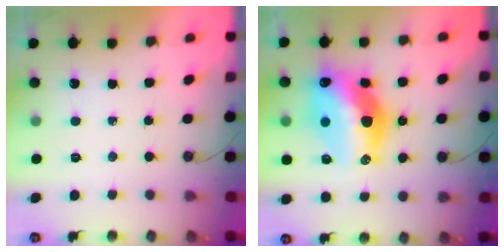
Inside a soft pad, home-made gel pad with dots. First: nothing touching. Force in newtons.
{"total": 17.8, "press": 17.7, "slide": 1.8}